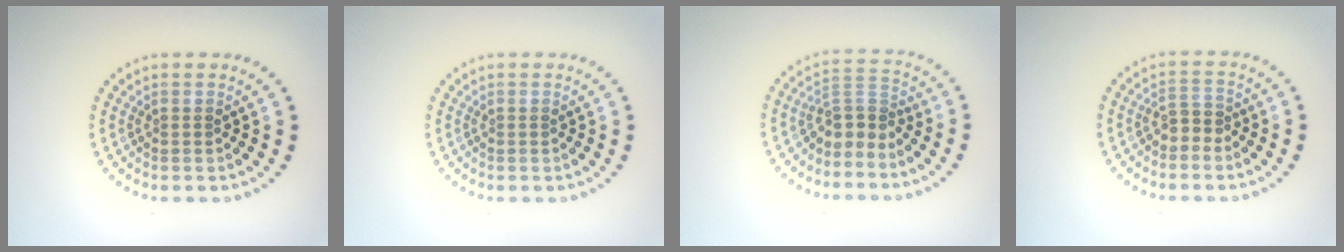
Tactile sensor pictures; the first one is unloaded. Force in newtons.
{"total": 0.0}
{"total": 2.9, "press": 2.1, "slide": 2.0}
{"total": 1.7, "press": 1.5, "slide": 0.8}